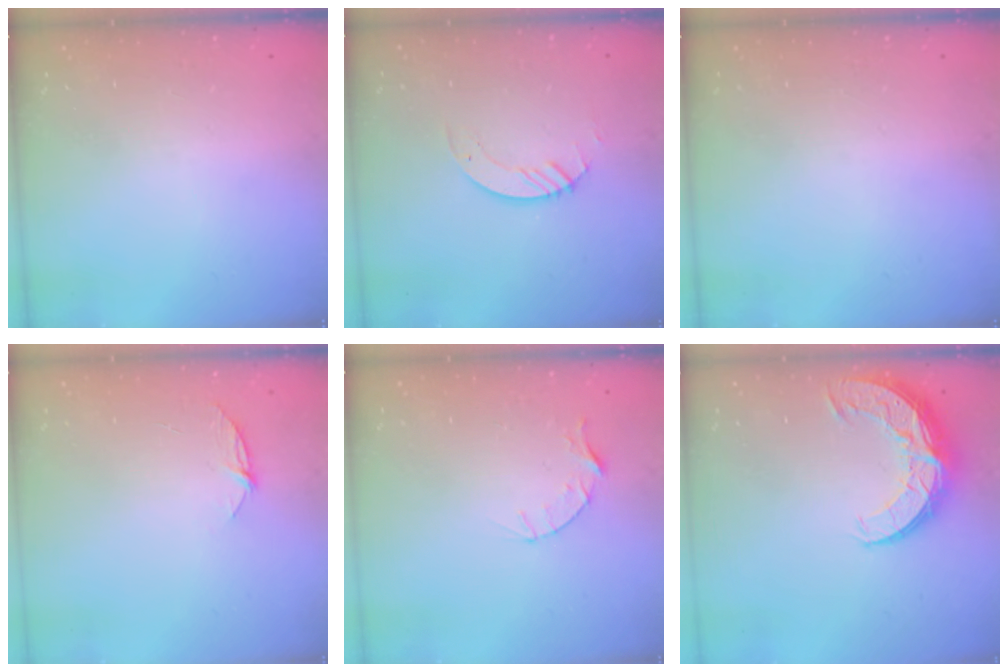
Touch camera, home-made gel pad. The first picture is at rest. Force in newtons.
{"total": 2.9, "press": 2.9, "slide": 0.3}
{"total": 0.0}
{"total": 4.9, "press": 4.8, "slide": 0.6}
{"total": 3.5, "press": 3.5, "slide": 0.4}
{"total": 11.0, "press": 10.9, "slide": 0.8}